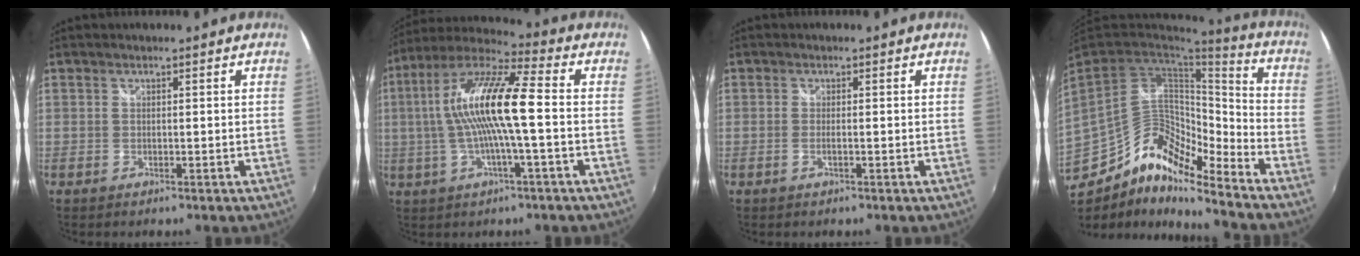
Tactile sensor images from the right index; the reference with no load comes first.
{"total": 15.5, "force": [-0.2, 1.9, 15.4], "torque": [-0.290, 0.015, -0.012]}
{"total": 1.3, "force": [-0.4, 0.1, 1.2], "torque": [-0.023, -0.001, -0.008]}
{"total": 18.8, "force": [-12.9, 8.0, 11.1], "torque": [-0.234, -0.006, -0.243]}